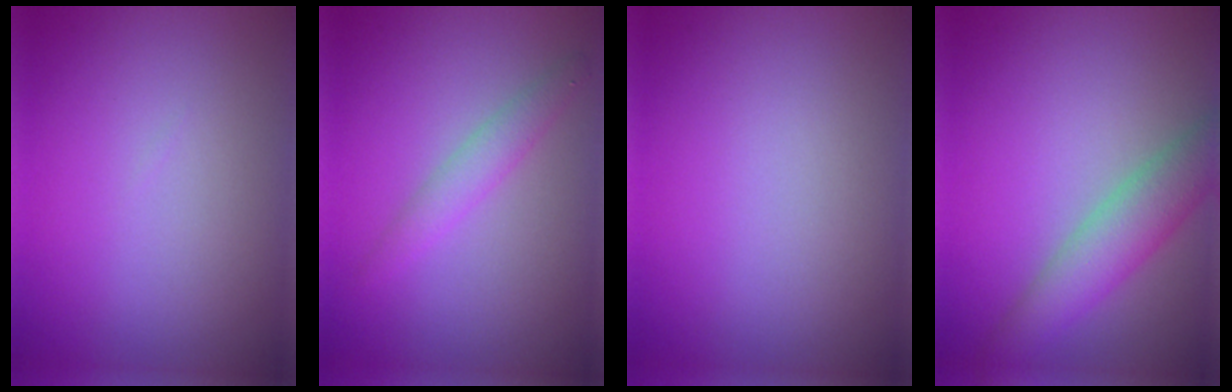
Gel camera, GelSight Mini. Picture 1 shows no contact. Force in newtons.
{"total": 2.0, "press": 2.0, "slide": 0.1}
{"total": 0.0}
{"total": 4.5, "press": 4.5, "slide": 0.2}